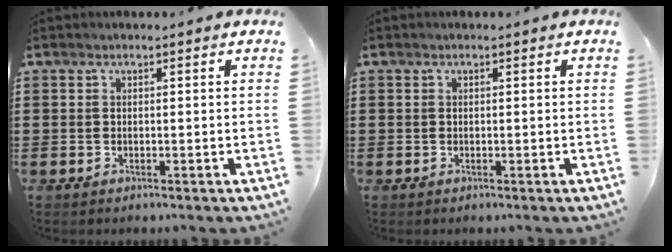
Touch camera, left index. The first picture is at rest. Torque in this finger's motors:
{"motor_torque": [0.01, 0.01, 0.00, -0.01]}